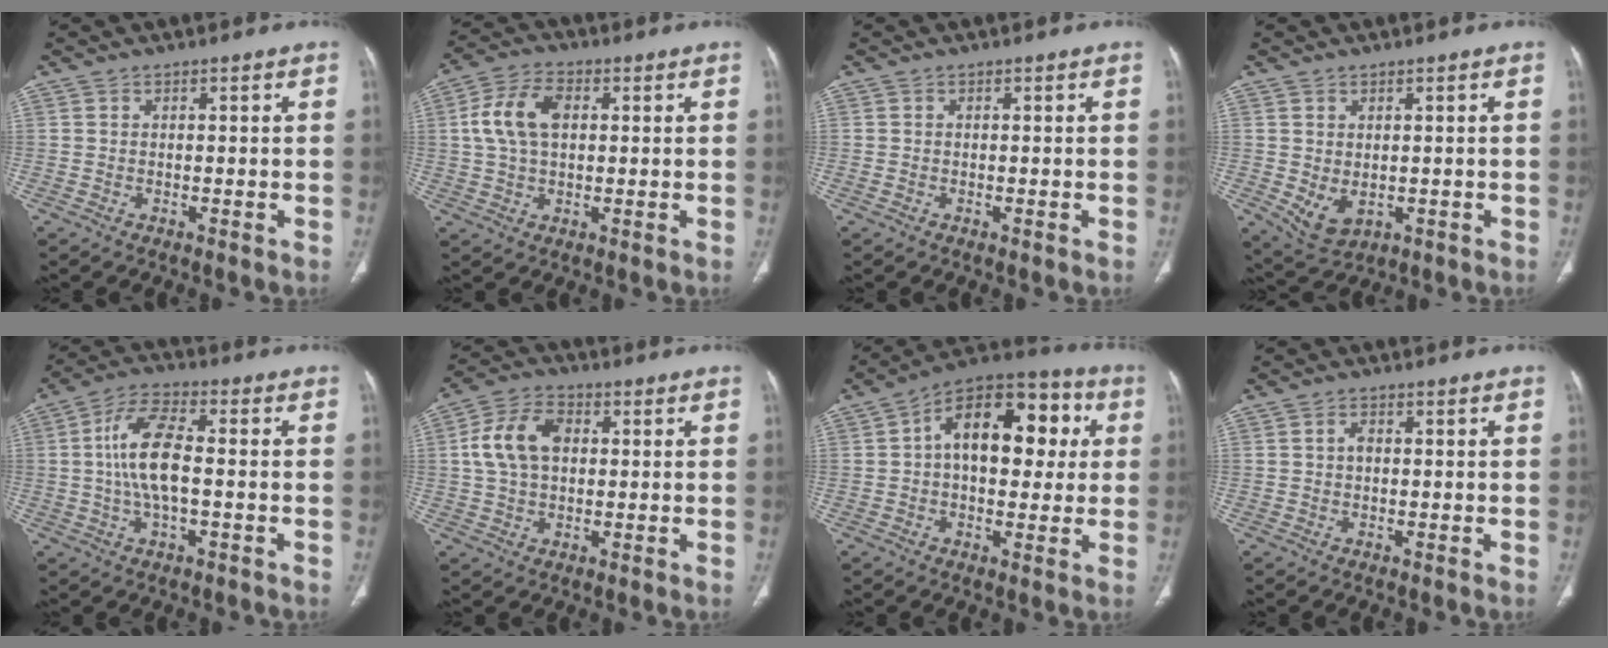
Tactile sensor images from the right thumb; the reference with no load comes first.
{"total": 9.7, "force": [1.7, 6.0, 7.4], "torque": [-0.149, 0.017, 0.030]}
{"total": 0.0}
{"total": 5.3, "force": [-0.6, 3.6, 3.9], "torque": [-0.062, -0.008, 0.011]}
{"total": 11.0, "force": [-0.1, 4.3, 10.1], "torque": [-0.210, 0.019, -0.007]}
{"total": 10.5, "force": [1.6, 7.0, 7.7], "torque": [-0.145, 0.019, 0.026]}
{"total": 19.0, "force": [3.3, 11.2, 14.9], "torque": [-0.175, 0.033, 0.038]}
{"total": 1.8, "force": [0.1, 1.3, 1.3], "torque": [-0.020, 0.006, 0.001]}